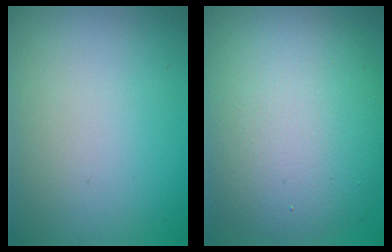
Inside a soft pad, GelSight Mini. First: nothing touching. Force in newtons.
{"total": 11.1, "press": 11.1, "slide": 1.2}